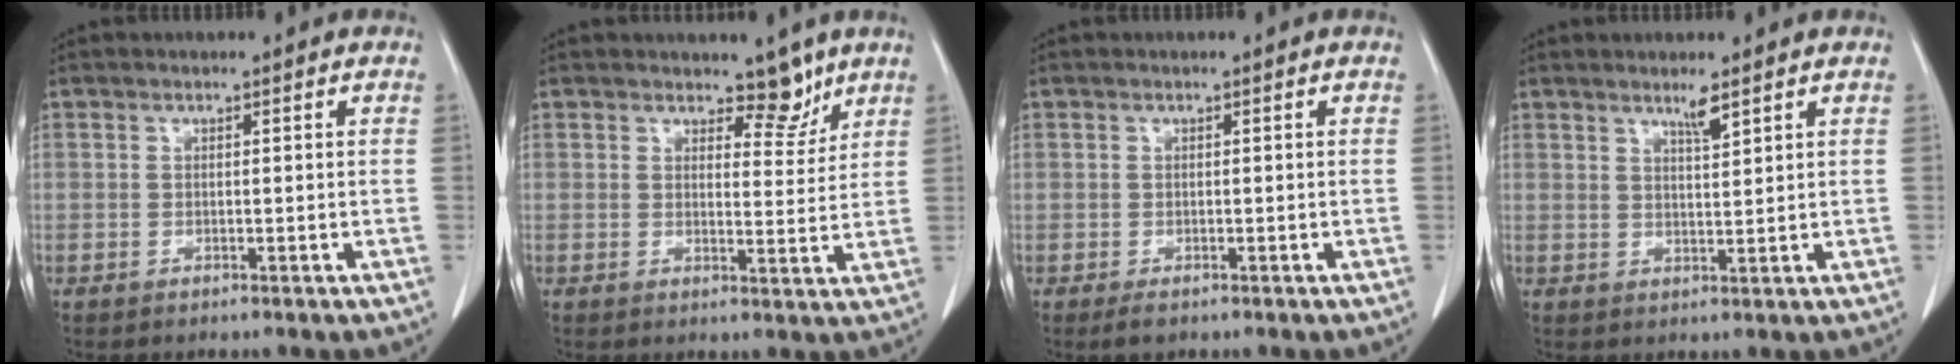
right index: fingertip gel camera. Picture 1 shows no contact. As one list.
[{"total": 4.2, "force": [3.4, 1.9, 1.6], "torque": [-0.008, -0.011, 0.047]}, {"total": 1.5, "force": [-0.8, 0.9, 0.7], "torque": [-0.015, -0.001, -0.010]}, {"total": 2.6, "force": [1.9, 0.0, 1.7], "torque": [-0.034, -0.003, 0.037]}]